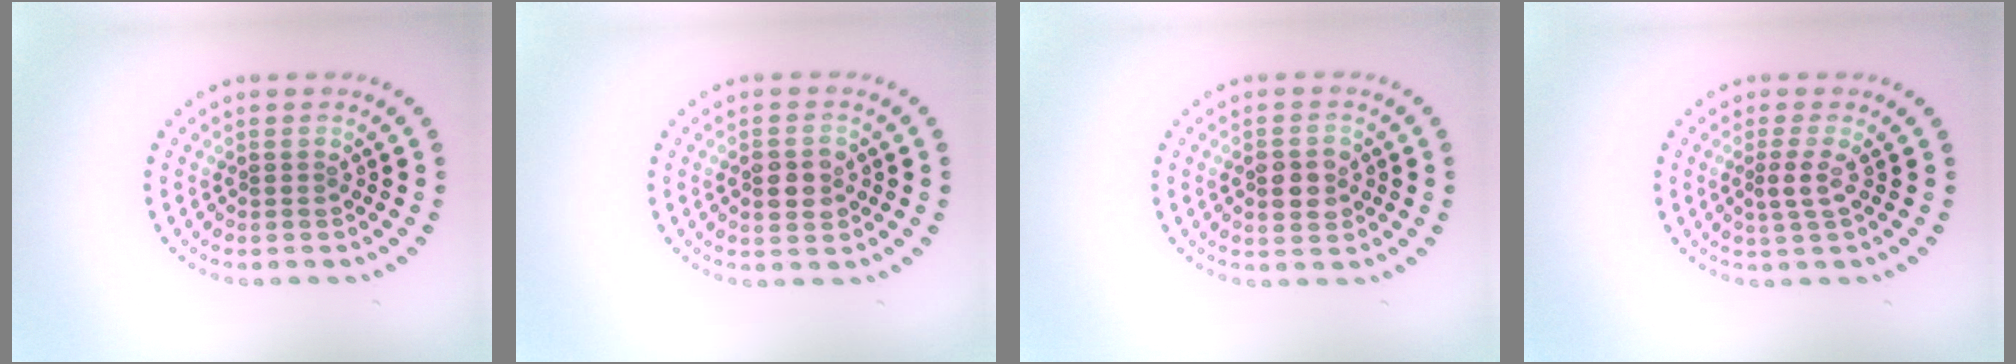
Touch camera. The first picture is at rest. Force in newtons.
{"total": 3.0, "press": 3.0, "slide": 0.2}
{"total": 2.9, "press": 2.9, "slide": 0.2}
{"total": 1.7, "press": 1.3, "slide": 1.2}